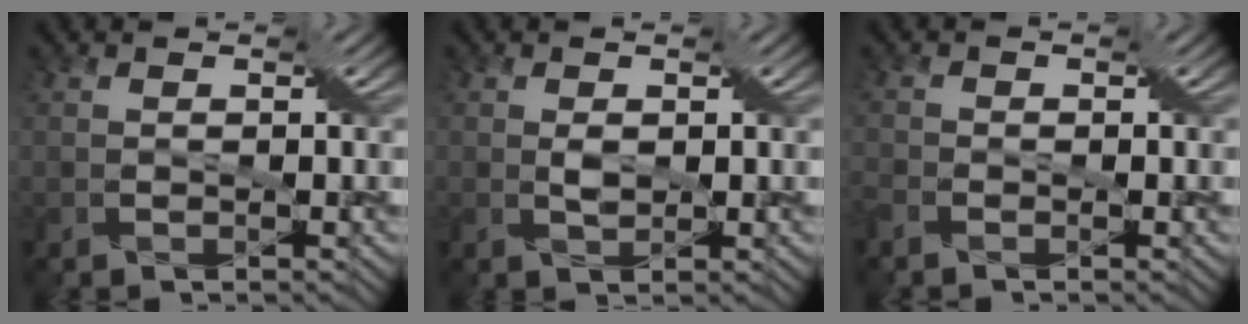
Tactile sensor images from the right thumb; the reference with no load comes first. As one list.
[{"total": 1.4, "force": [0.2, 0.9, 1.1], "torque": [-0.024, -0.001, 0.006]}, {"total": 1.7, "force": [-1.3, 0.9, 0.6], "torque": [-0.021, -0.003, -0.034]}]